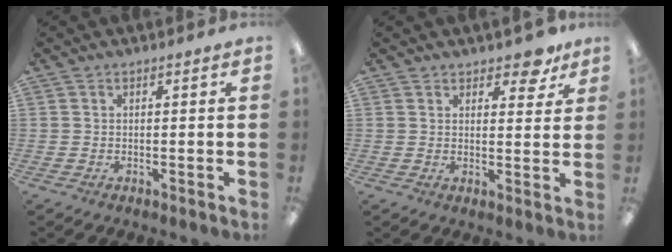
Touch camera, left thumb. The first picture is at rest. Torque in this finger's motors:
{"motor_torque": [0.13, 0.15, 0.05, -0.26, 0.00]}